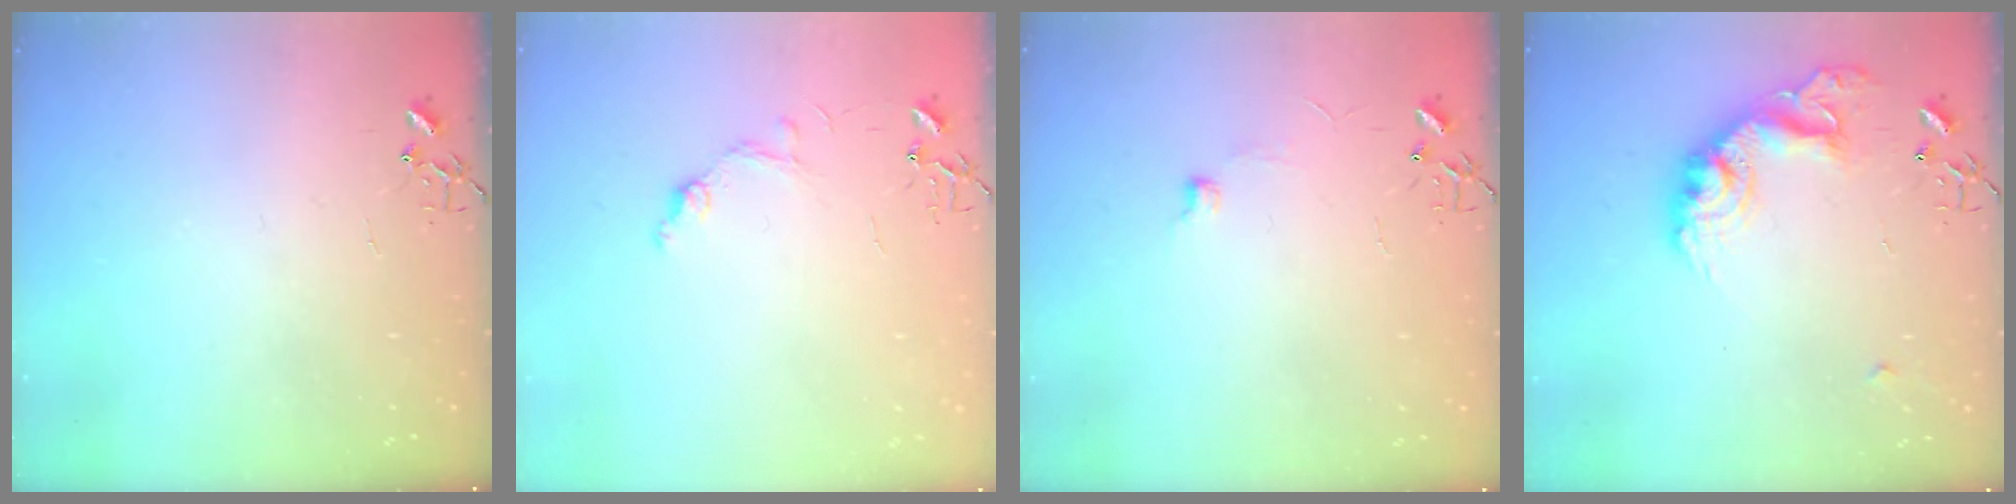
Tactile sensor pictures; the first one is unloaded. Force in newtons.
{"total": 7.9, "press": 7.9, "slide": 0.7}
{"total": 5.6, "press": 5.6, "slide": 0.7}
{"total": 17.2, "press": 17.2, "slide": 1.2}